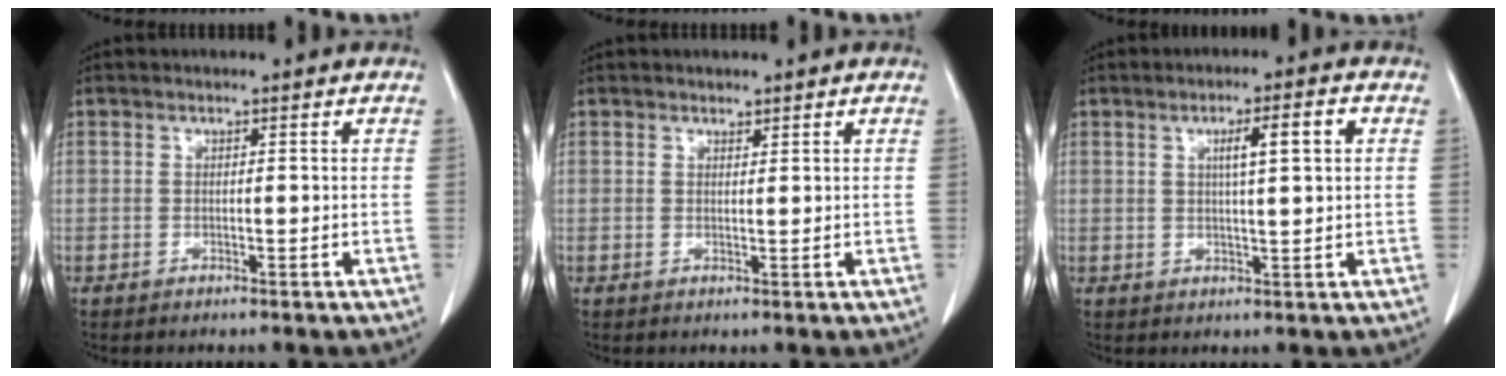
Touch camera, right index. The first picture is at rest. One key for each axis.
{"total": 0.8, "fx": 0.8, "fy": 0.3, "fz": 0.1, "tx": 0.001, "ty": -0.005, "tz": 0.012}
{"total": 5.3, "fx": 1.5, "fy": 0.4, "fz": 5.1, "tx": -0.082, "ty": 0.007, "tz": 0.025}